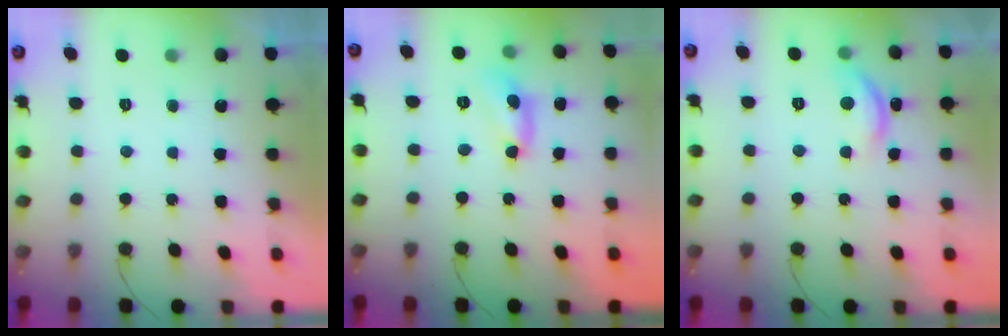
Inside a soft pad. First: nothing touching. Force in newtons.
{"total": 7.8, "press": 7.8, "slide": 0.5}
{"total": 11.3, "press": 11.3, "slide": 0.8}